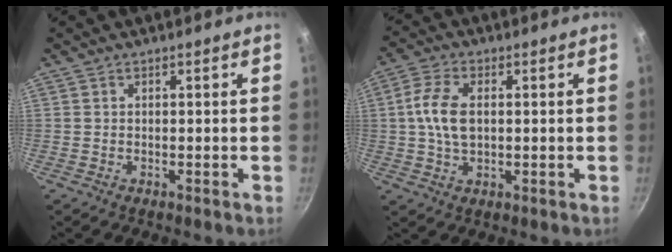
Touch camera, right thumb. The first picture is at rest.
{"total": 7.9, "force": [0.8, 4.6, 6.3], "torque": [-0.121, 0.013, 0.012]}